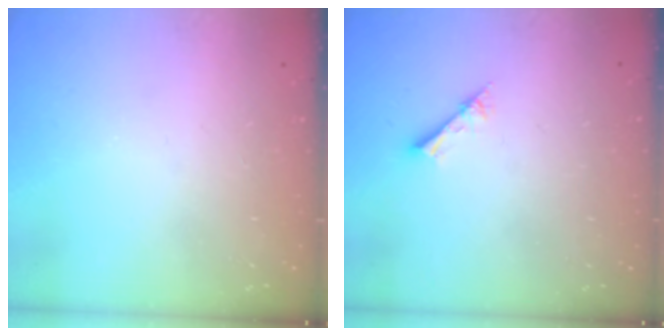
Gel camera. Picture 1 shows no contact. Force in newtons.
{"total": 2.1, "press": 2.1, "slide": 0.2}